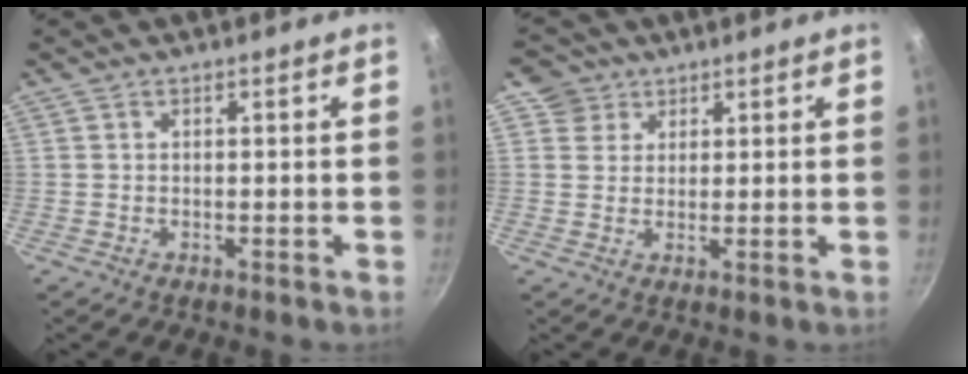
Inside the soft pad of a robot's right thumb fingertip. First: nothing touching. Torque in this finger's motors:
{"motor_torque": [0.00, 0.26, 0.52, 0.41, -0.02]}